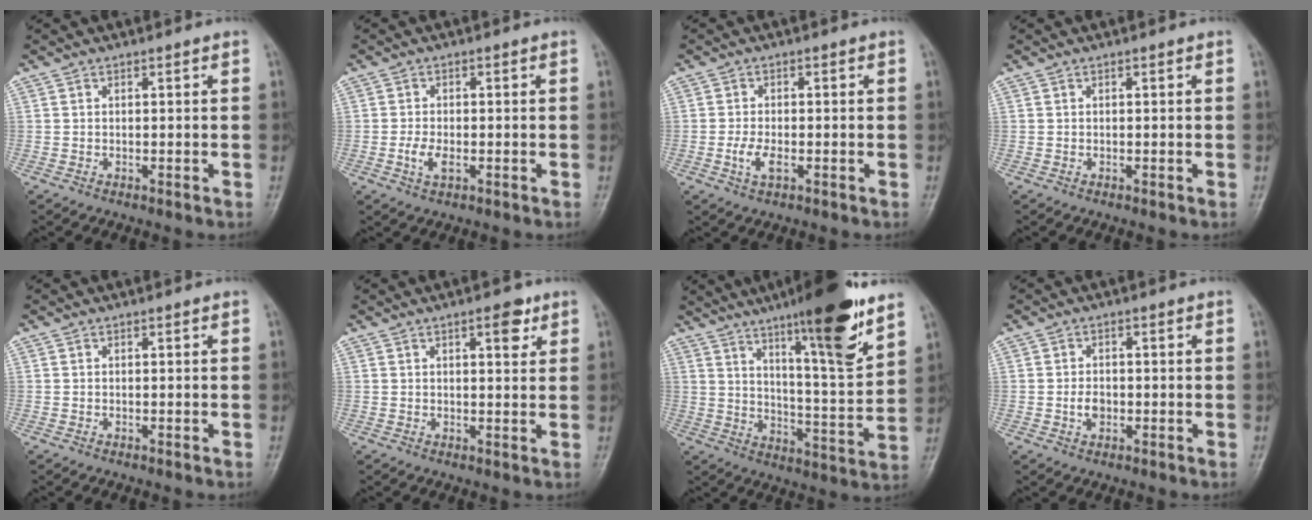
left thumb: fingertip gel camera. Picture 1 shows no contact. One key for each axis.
{"total": 3.2, "fx": -1.0, "fy": 1.7, "fz": 2.6, "tx": -0.055, "ty": 0.001, "tz": -0.019}
{"total": 3.5, "fx": -1.1, "fy": 1.7, "fz": 2.9, "tx": -0.062, "ty": 0.003, "tz": -0.021}
{"total": 0.0}
{"total": 0.0}
{"total": 4.1, "fx": 2.2, "fy": 1.6, "fz": 3.0, "tx": -0.029, "ty": -0.008, "tz": 0.029}
{"total": 18.8, "fx": 11.9, "fy": 2.6, "fz": 14.3, "tx": -0.194, "ty": -0.068, "tz": 0.186}
{"total": 2.8, "fx": -0.6, "fy": 2.0, "fz": 1.8, "tx": -0.025, "ty": 0.003, "tz": -0.011}